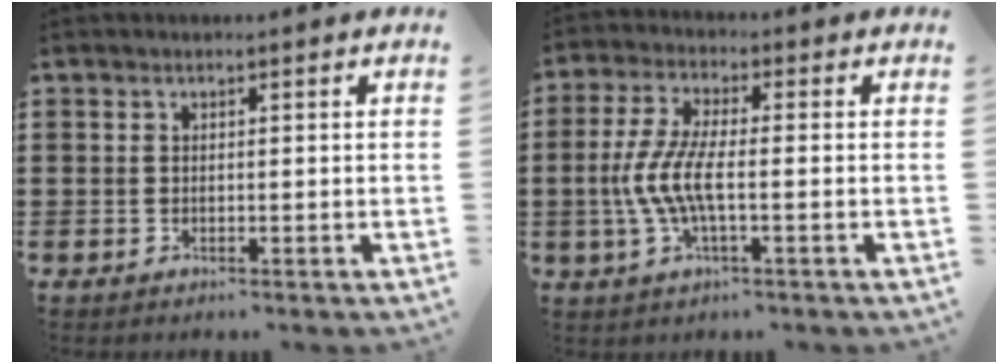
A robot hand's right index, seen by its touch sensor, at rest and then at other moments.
{"total": 7.1, "force": [-1.7, 2.1, 6.5], "torque": [-0.163, -0.015, -0.043]}